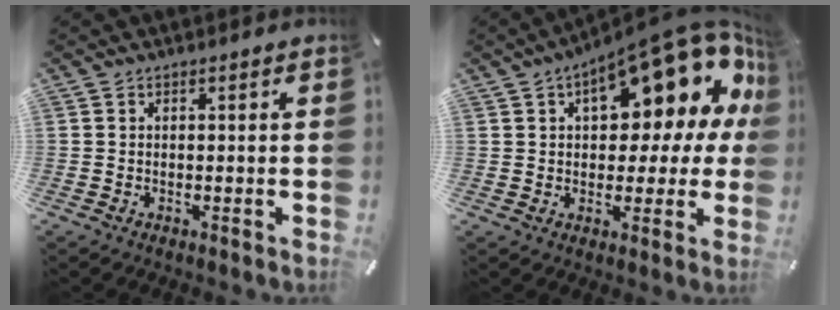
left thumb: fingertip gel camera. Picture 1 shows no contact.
{"total": 20.3, "force": [9.5, 9.1, 15.4], "torque": [-0.200, -0.063, 0.150]}